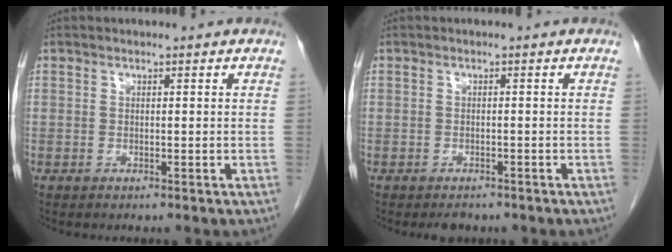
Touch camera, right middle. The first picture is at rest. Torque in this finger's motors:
{"motor_torque": [0.01, -0.01, 0.01, 0.01]}